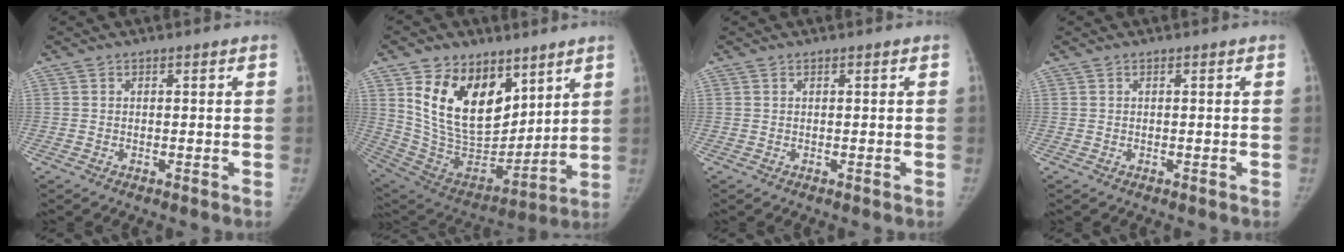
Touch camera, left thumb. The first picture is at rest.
{"total": 21.3, "force": [10.1, 13.4, 13.1], "torque": [-0.184, -0.055, 0.202]}
{"total": 0.0}
{"total": 0.0}